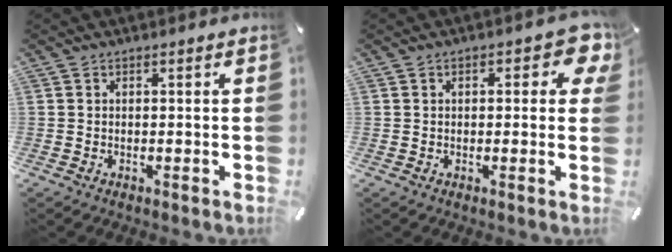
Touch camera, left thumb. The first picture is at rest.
{"total": 5.9, "force": [1.9, 2.8, 4.8], "torque": [-0.056, -0.003, 0.025]}